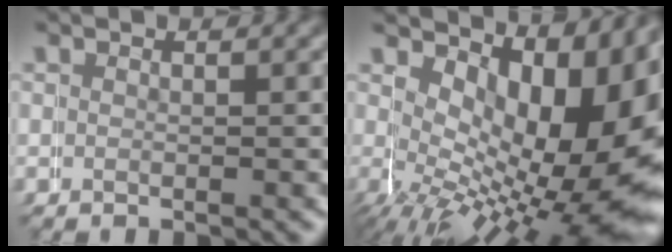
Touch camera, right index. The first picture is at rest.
{"total": 15.5, "force": [-0.5, 8.8, 12.7], "torque": [-0.166, -0.030, 0.008]}